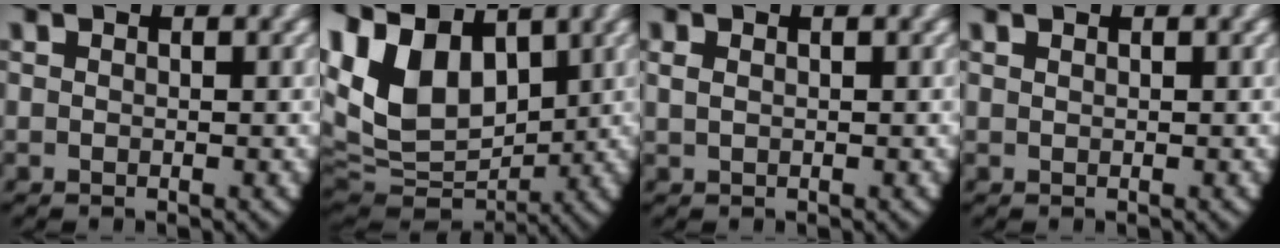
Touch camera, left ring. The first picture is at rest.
{"total": 13.6, "force": [2.1, 10.6, 8.4], "torque": [-0.200, -0.039, 0.048]}
{"total": 0.8, "force": [0.3, 0.3, 0.6], "torque": [-0.018, -0.003, 0.013]}
{"total": 0.5, "force": [0.4, -0.3, 0.1], "torque": [0.000, -0.002, 0.011]}